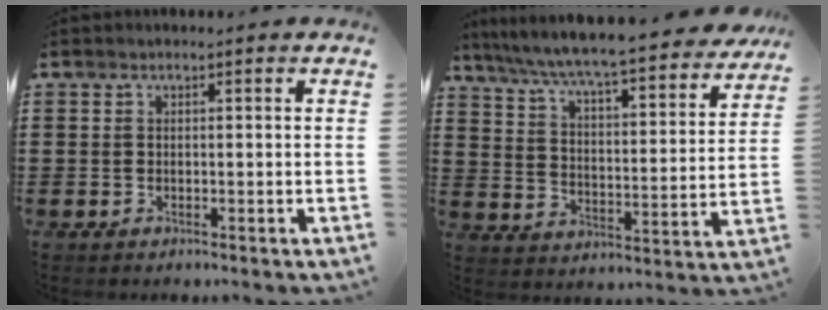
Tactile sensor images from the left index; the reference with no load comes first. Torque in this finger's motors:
{"motor_torque": [1.93, -0.20, 1.05, 0.21]}